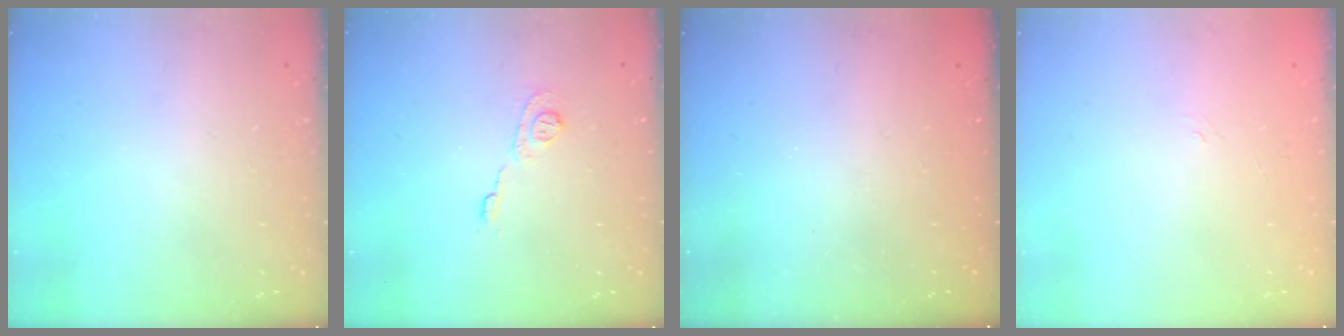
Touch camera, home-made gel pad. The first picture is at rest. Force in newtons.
{"total": 6.8, "press": 6.7, "slide": 0.7}
{"total": 2.4, "press": 2.3, "slide": 0.7}
{"total": 2.2, "press": 2.0, "slide": 1.1}